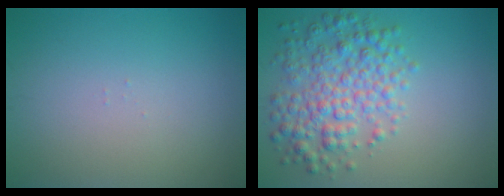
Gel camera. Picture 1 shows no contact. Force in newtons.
{"total": 5.5, "press": 5.5, "slide": 0.1}